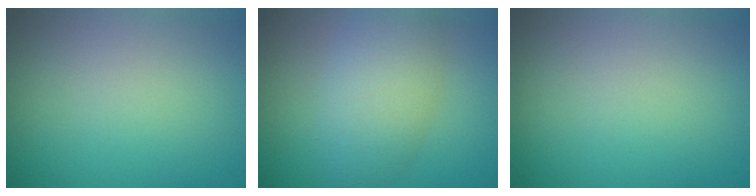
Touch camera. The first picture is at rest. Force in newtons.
{"total": 5.3, "press": 5.3, "slide": 0.2}
{"total": 0.0}